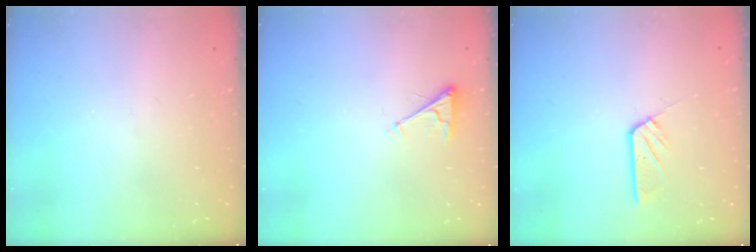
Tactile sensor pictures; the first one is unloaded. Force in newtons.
{"total": 3.6, "press": 3.6, "slide": 0.5}
{"total": 5.8, "press": 5.8, "slide": 0.3}